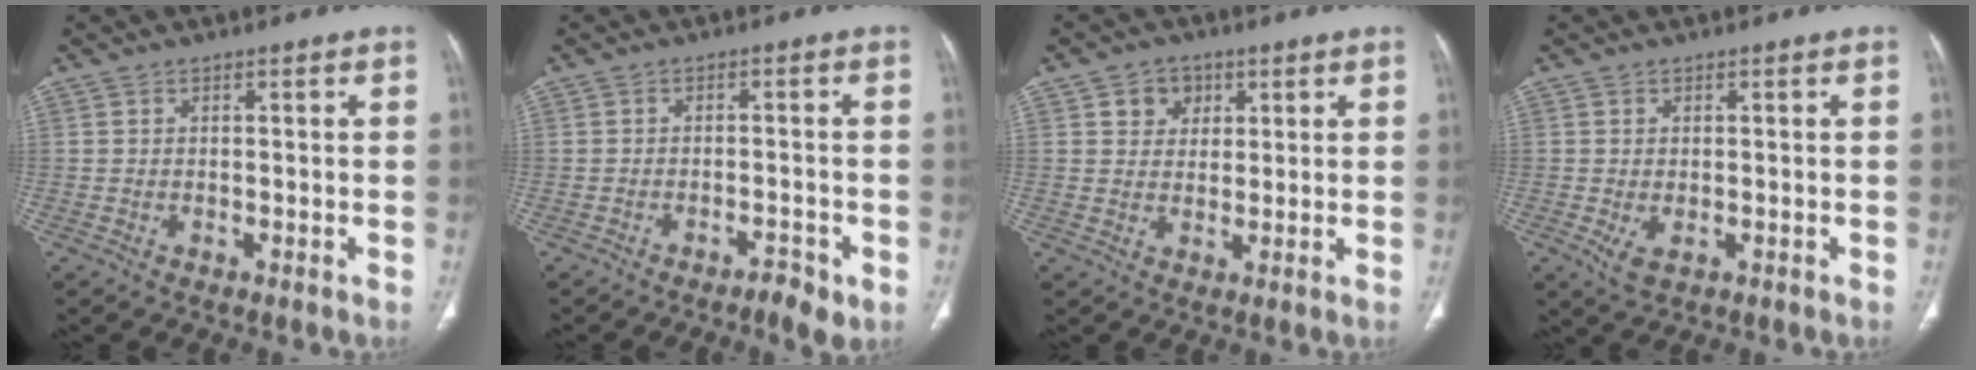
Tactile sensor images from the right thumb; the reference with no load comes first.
{"total": 3.7, "force": [-2.1, 1.1, 2.9], "torque": [-0.047, 0.012, -0.028]}
{"total": 4.8, "force": [2.0, 4.0, 1.6], "torque": [-0.003, -0.005, 0.032]}
{"total": 3.2, "force": [-0.9, 1.8, 2.5], "torque": [-0.049, -0.006, -0.006]}